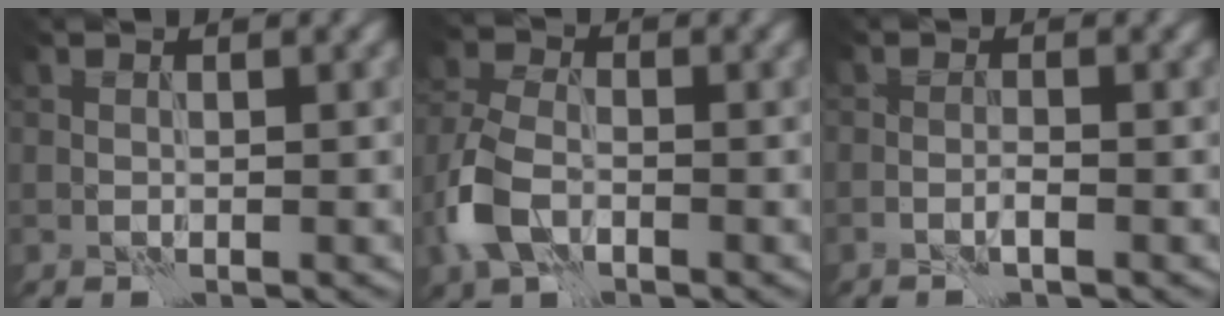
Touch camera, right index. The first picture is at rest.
{"total": 5.4, "force": [-2.4, 3.2, 3.6], "torque": [-0.089, 0.002, -0.060]}
{"total": 1.1, "force": [-0.7, 0.0, 0.8], "torque": [-0.013, 0.003, -0.016]}